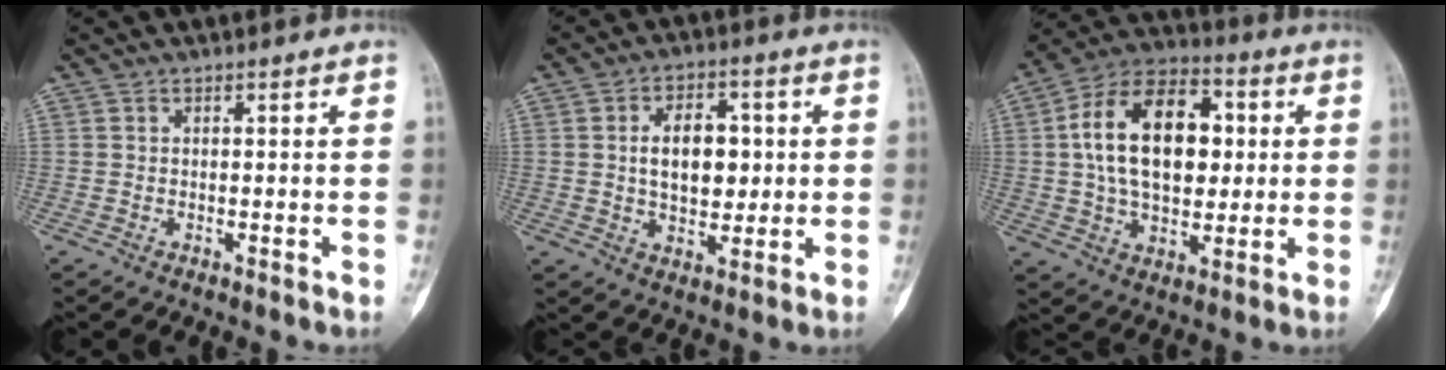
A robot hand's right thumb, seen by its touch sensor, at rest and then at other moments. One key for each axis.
{"total": 10.2, "fx": 1.0, "fy": 6.5, "fz": 7.8, "tx": -0.090, "ty": 0.004, "tz": 0.019}
{"total": 20.0, "fx": 2.7, "fy": 12.5, "fz": 15.4, "tx": -0.230, "ty": 0.019, "tz": 0.044}